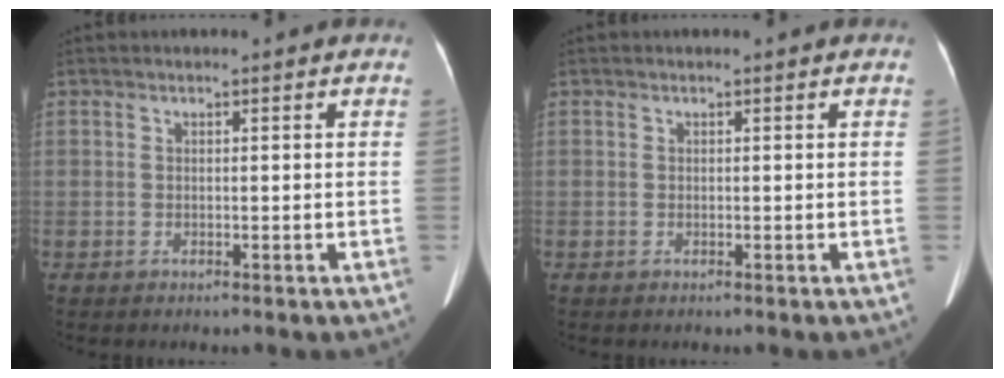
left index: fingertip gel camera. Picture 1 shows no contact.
{"total": 0.0}